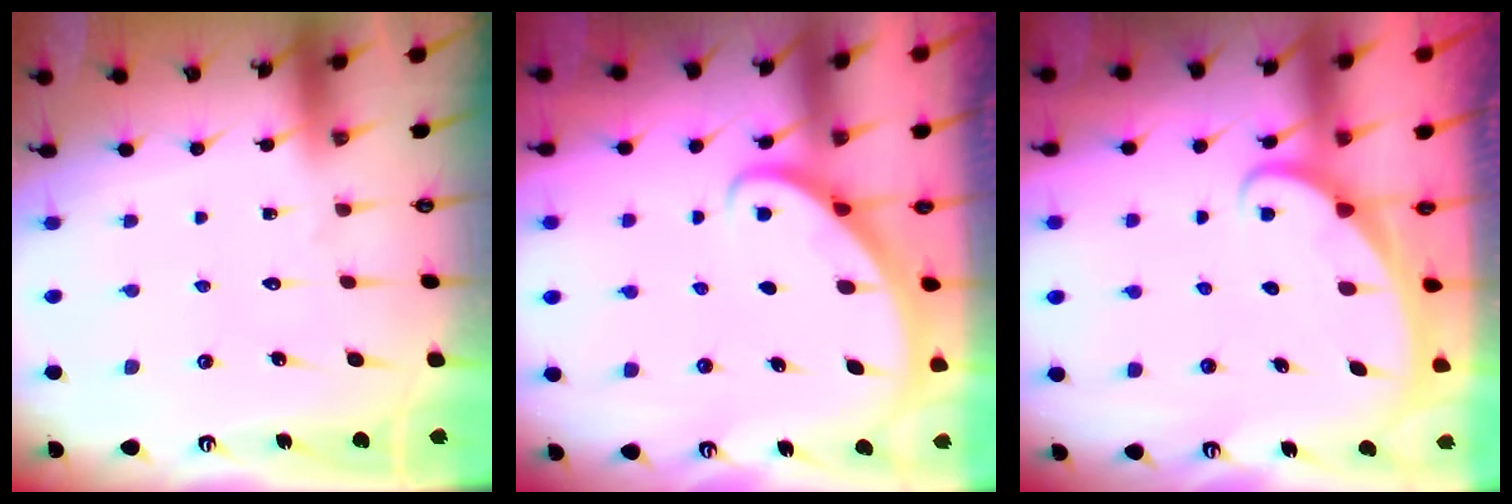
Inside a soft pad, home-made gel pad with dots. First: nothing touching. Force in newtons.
{"total": 2.9, "press": 2.9, "slide": 0.2}
{"total": 1.8, "press": 1.7, "slide": 0.1}